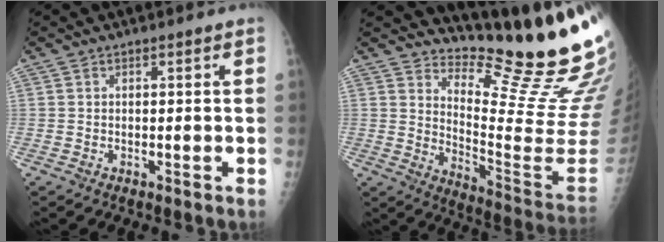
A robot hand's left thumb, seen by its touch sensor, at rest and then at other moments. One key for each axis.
{"total": 18.8, "fx": 16.7, "fy": 0.4, "fz": 8.6, "tx": -0.114, "ty": -0.196, "tz": 0.234}